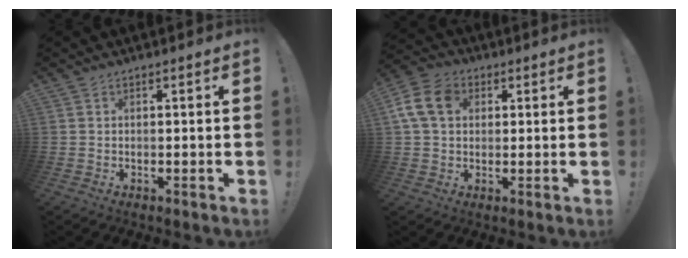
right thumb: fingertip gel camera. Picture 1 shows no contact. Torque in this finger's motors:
{"motor_torque": [0.10, 0.16, 0.04, 0.03, 0.03]}